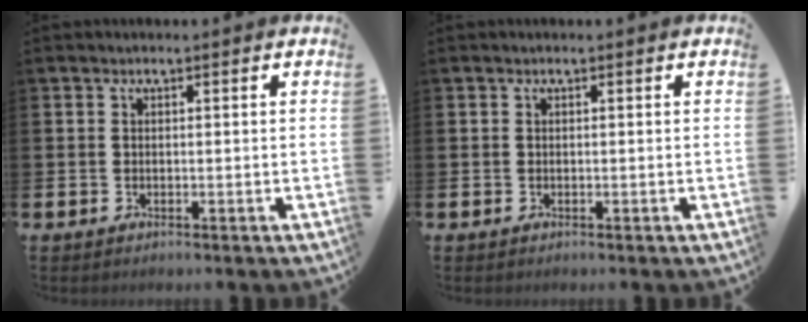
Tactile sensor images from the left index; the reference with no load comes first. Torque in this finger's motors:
{"motor_torque": [0.00, 0.00, 0.04, -0.01]}